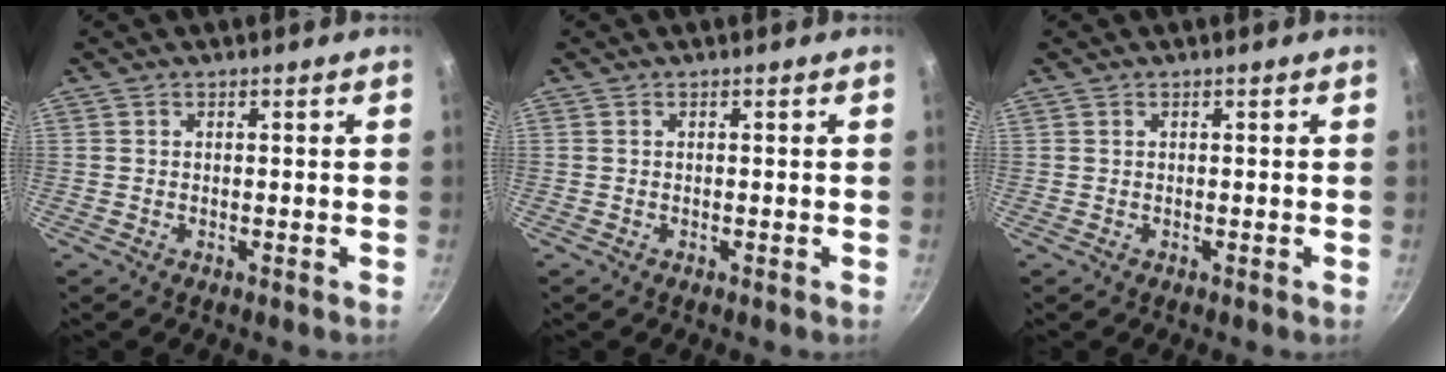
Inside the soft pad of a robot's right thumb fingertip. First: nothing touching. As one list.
[{"total": 0.0}, {"total": 0.0}]